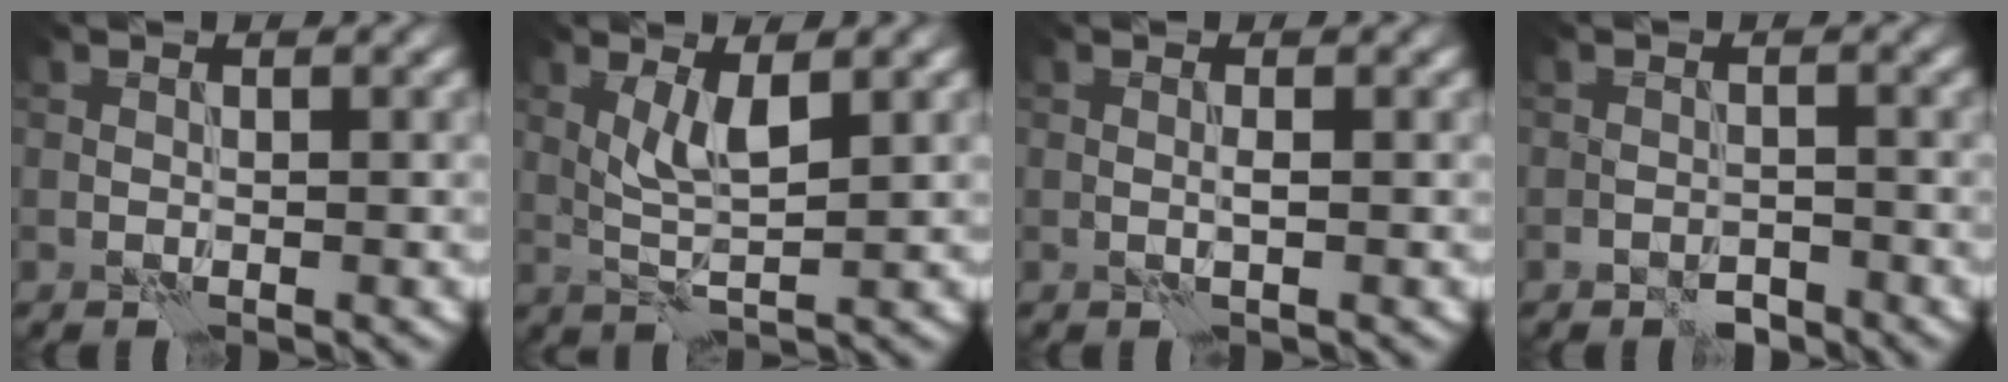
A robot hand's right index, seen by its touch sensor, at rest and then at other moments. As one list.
[{"total": 3.0, "force": [1.3, 0.5, 2.7], "torque": [-0.053, -0.004, 0.026]}, {"total": 0.6, "force": [0.1, -0.3, 0.5], "torque": [-0.011, 0.004, 0.000]}, {"total": 1.5, "force": [-1.3, 0.6, 0.4], "torque": [0.000, 0.005, -0.025]}]